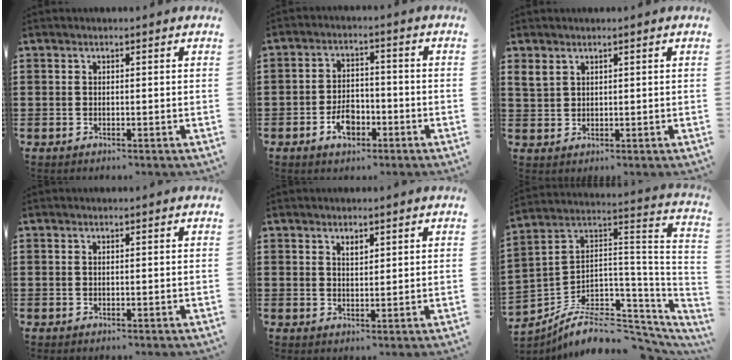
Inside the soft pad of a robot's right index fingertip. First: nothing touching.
{"total": 4.9, "force": [-2.3, 2.9, 3.3], "torque": [-0.053, 0.003, -0.043]}
{"total": 2.4, "force": [1.8, 1.4, 0.6], "torque": [-0.018, 0.006, 0.036]}
{"total": 0.0}
{"total": 1.8, "force": [1.4, 0.8, 0.9], "torque": [-0.019, 0.003, 0.025]}
{"total": 7.9, "force": [-5.6, 3.8, 4.1], "torque": [-0.081, 0.005, -0.103]}